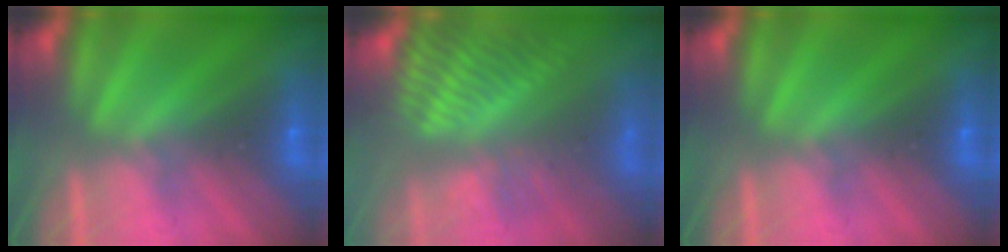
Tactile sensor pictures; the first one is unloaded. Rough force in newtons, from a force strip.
{"total": 5.3}
{"total": 0.0}